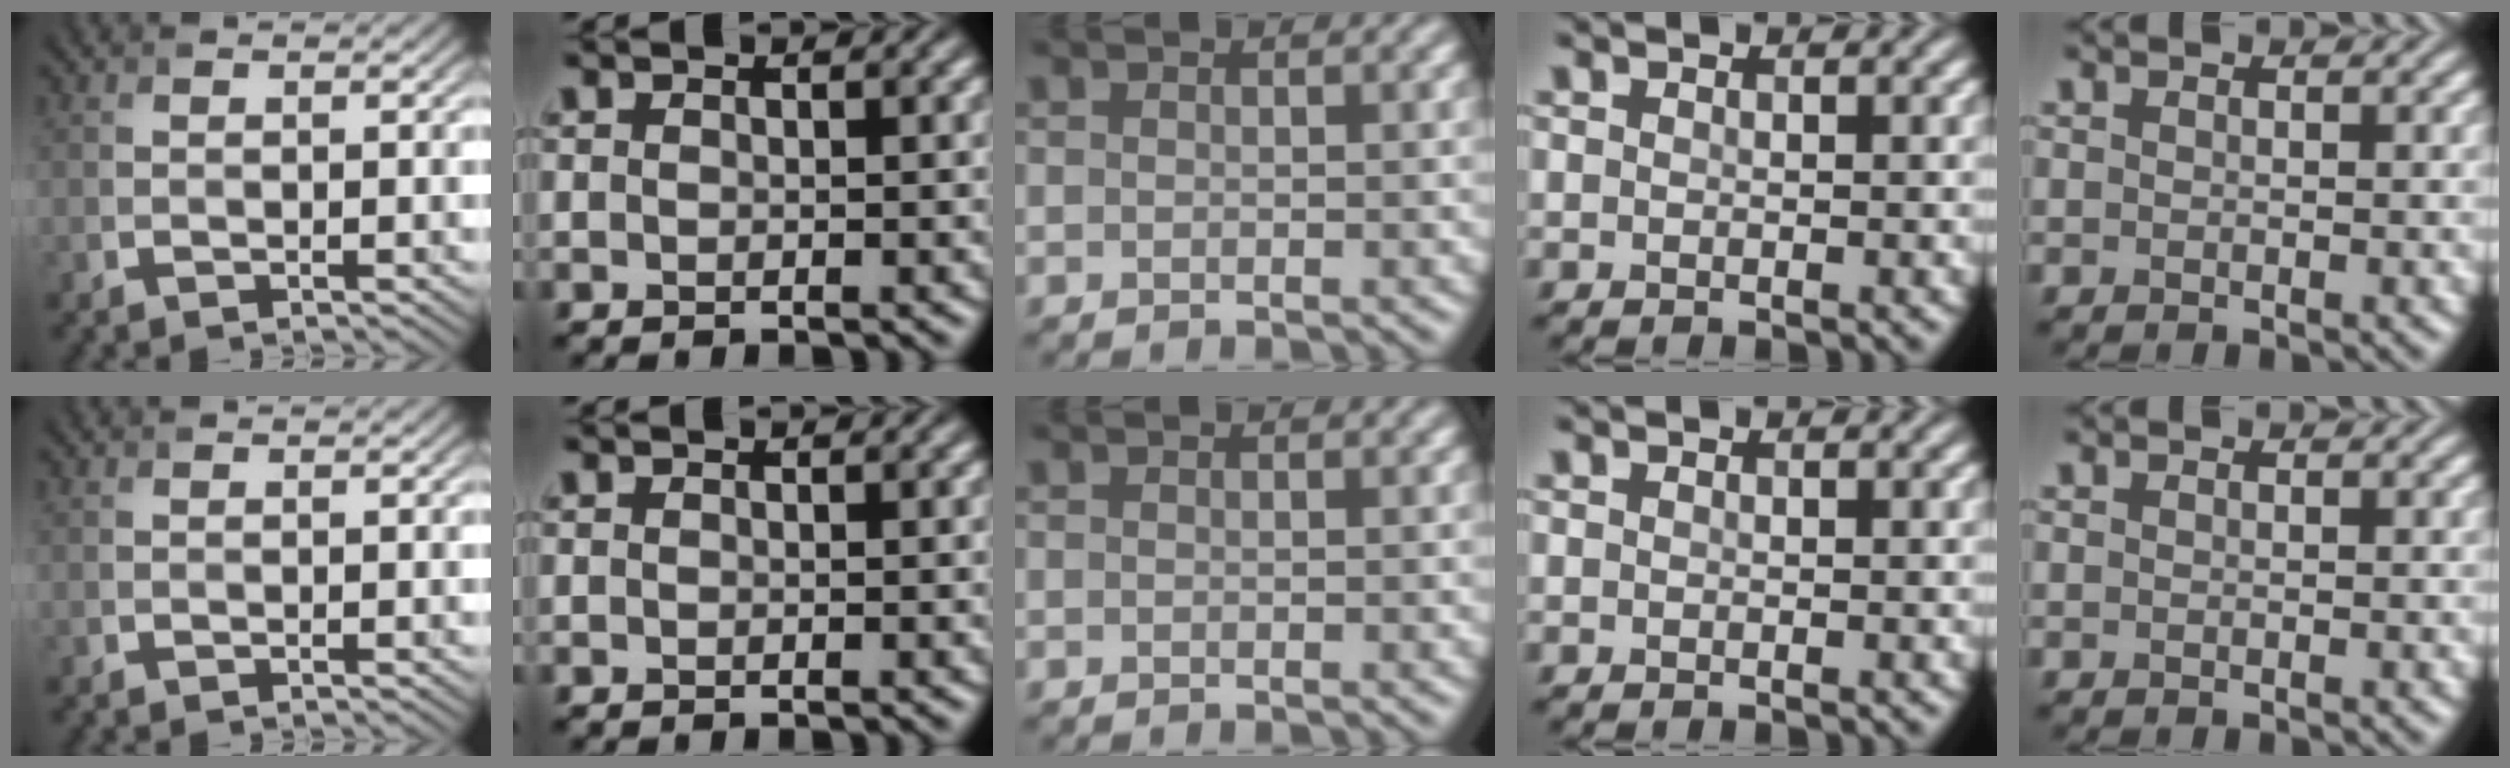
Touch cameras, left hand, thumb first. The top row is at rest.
{}